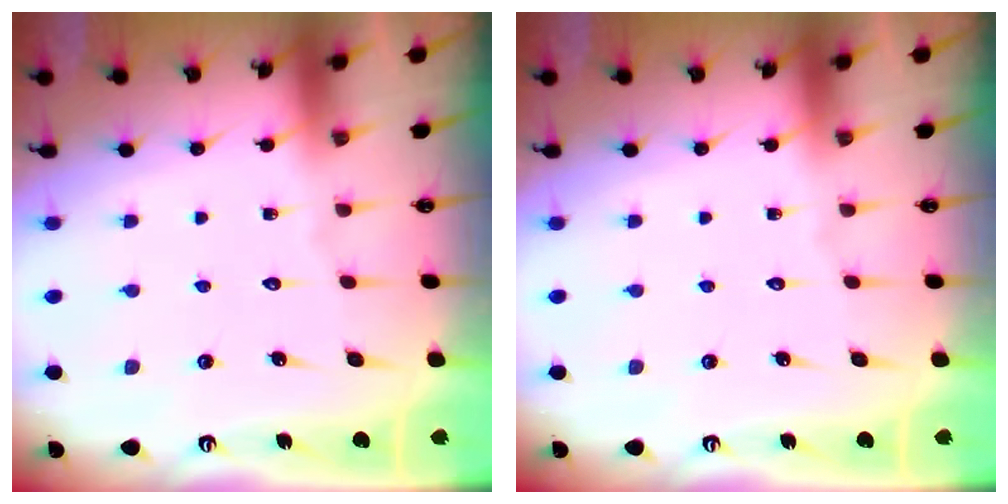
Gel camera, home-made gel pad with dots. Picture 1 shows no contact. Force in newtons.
{"total": 0.0}